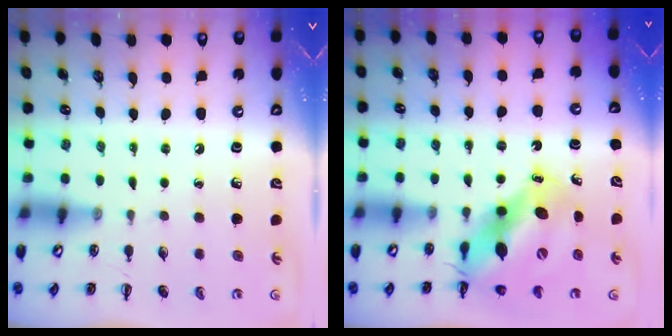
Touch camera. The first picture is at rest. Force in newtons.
{"total": 10.7, "press": 10.5, "slide": 2.3}